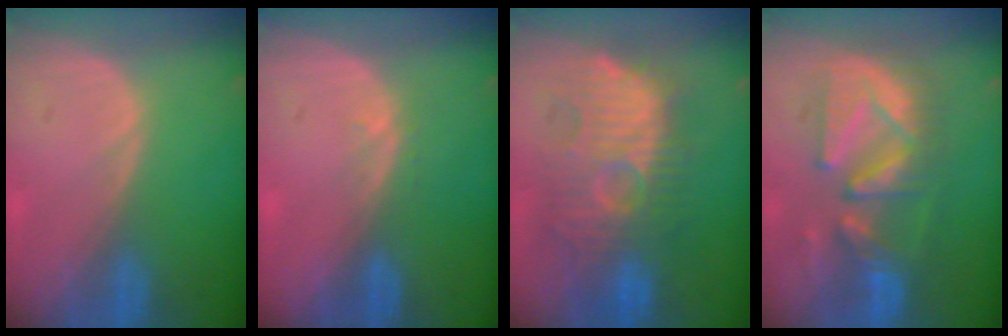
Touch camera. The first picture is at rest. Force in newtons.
{"total": 1.0, "press": 0.7, "slide": 0.7}
{"total": 11.2, "press": 11.0, "slide": 2.0}
{"total": 10.0, "press": 9.8, "slide": 1.7}